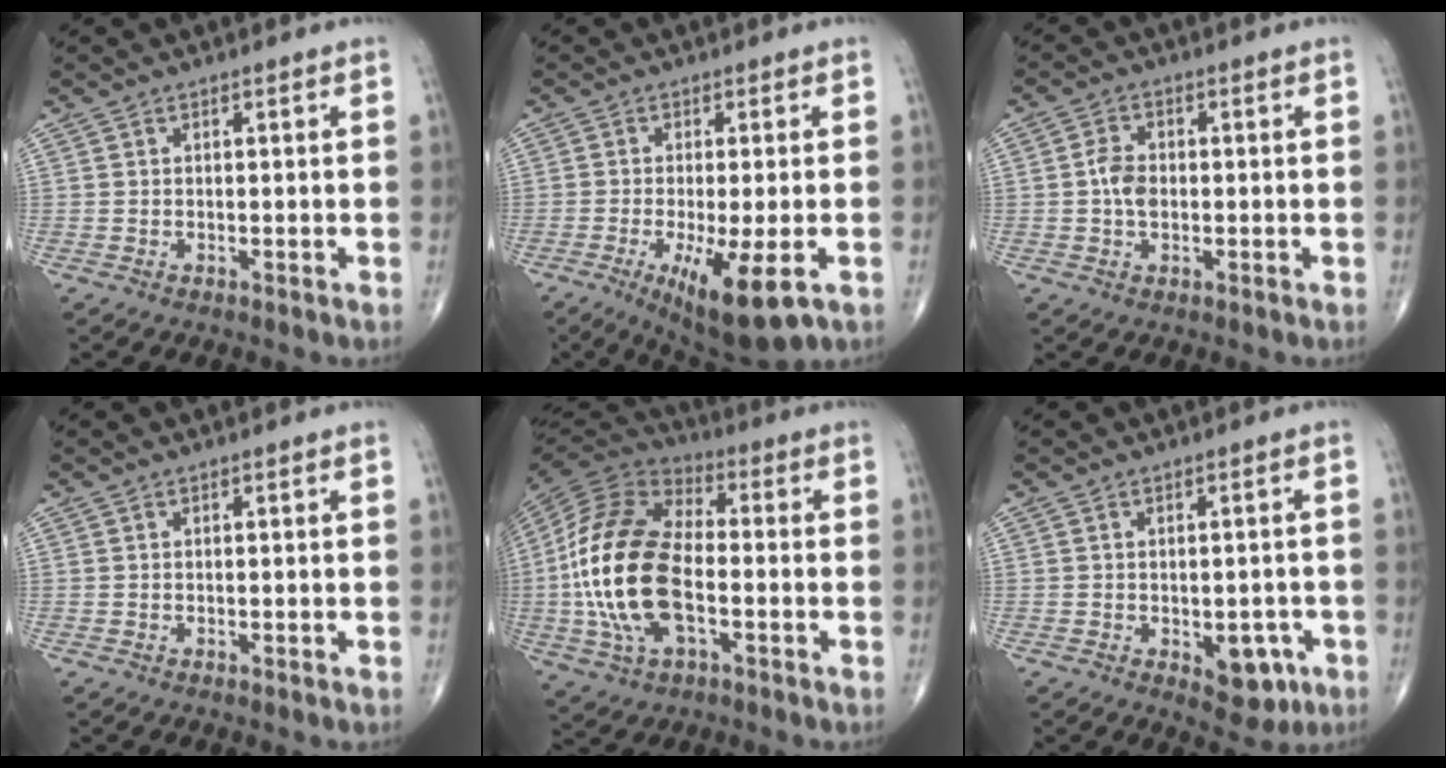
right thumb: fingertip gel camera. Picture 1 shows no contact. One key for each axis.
{"total": 11.2, "fx": -4.2, "fy": 2.8, "fz": 10.1, "tx": -0.170, "ty": -0.019, "tz": -0.057}
{"total": 4.2, "fx": -0.2, "fy": 2.8, "fz": 3.1, "tx": -0.057, "ty": 0.009, "tz": -0.009}
{"total": 0.0}
{"total": 21.5, "fx": -2.9, "fy": 11.4, "fz": 17.9, "tx": -0.368, "ty": 0.017, "tz": -0.056}
{"total": 6.5, "fx": -2.3, "fy": 3.7, "fz": 4.8, "tx": -0.030, "ty": 0.006, "tz": -0.020}